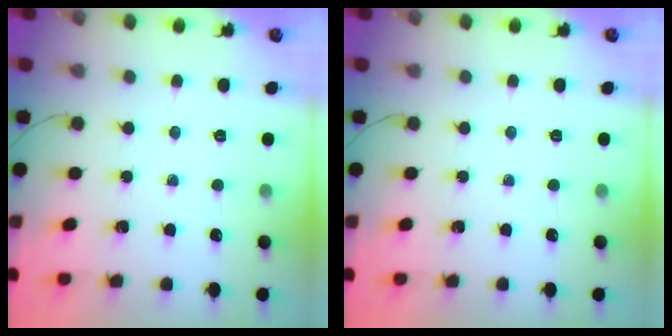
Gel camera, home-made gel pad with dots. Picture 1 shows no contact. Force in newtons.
{"total": 0.0}